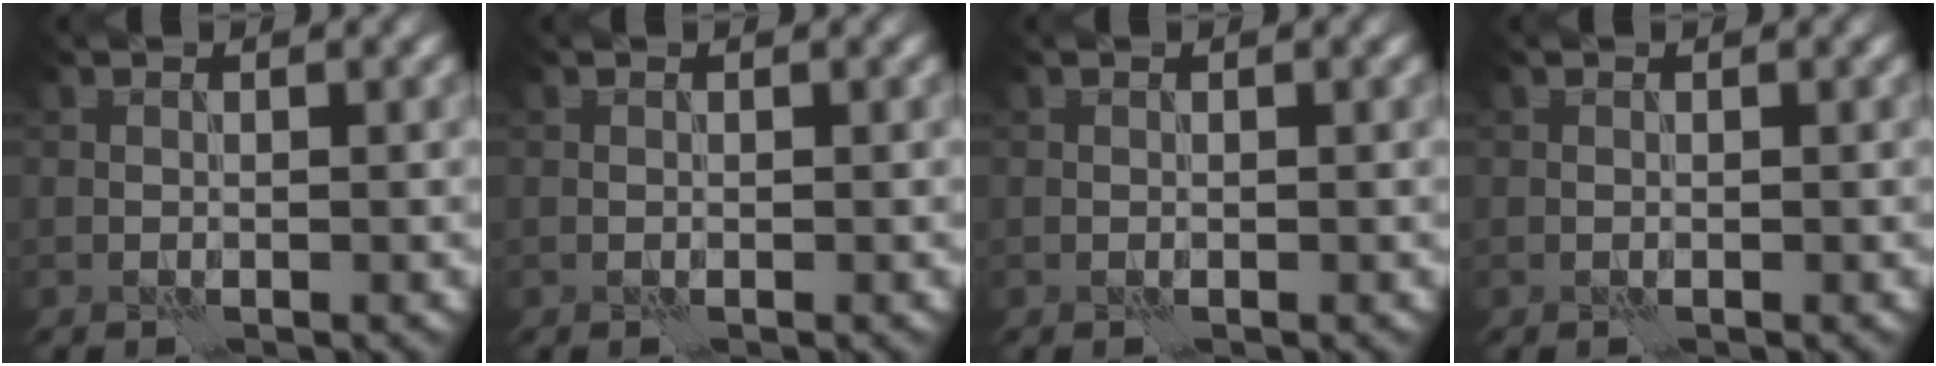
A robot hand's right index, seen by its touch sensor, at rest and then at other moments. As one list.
[{"total": 0.0}, {"total": 0.0}, {"total": 0.0}]